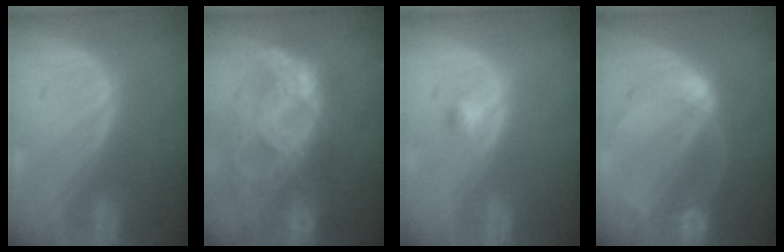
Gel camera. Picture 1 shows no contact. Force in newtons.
{"total": 11.0, "press": 9.3, "slide": 5.7}
{"total": 1.7, "press": 1.4, "slide": 0.8}
{"total": 7.6, "press": 6.7, "slide": 3.5}